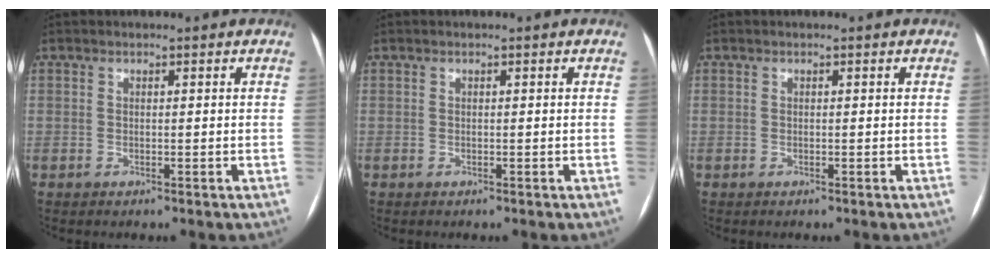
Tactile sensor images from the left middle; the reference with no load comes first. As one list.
[{"total": 0.0}, {"total": 0.0}]